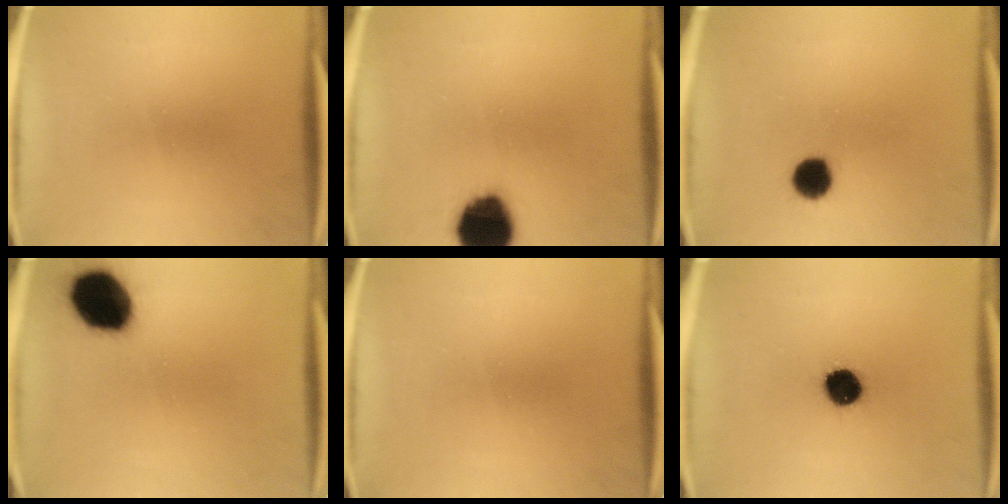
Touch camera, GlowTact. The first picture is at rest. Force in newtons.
{"total": 15.0}
{"total": 6.0}
{"total": 15.9}
{"total": 0.0}
{"total": 9.2}